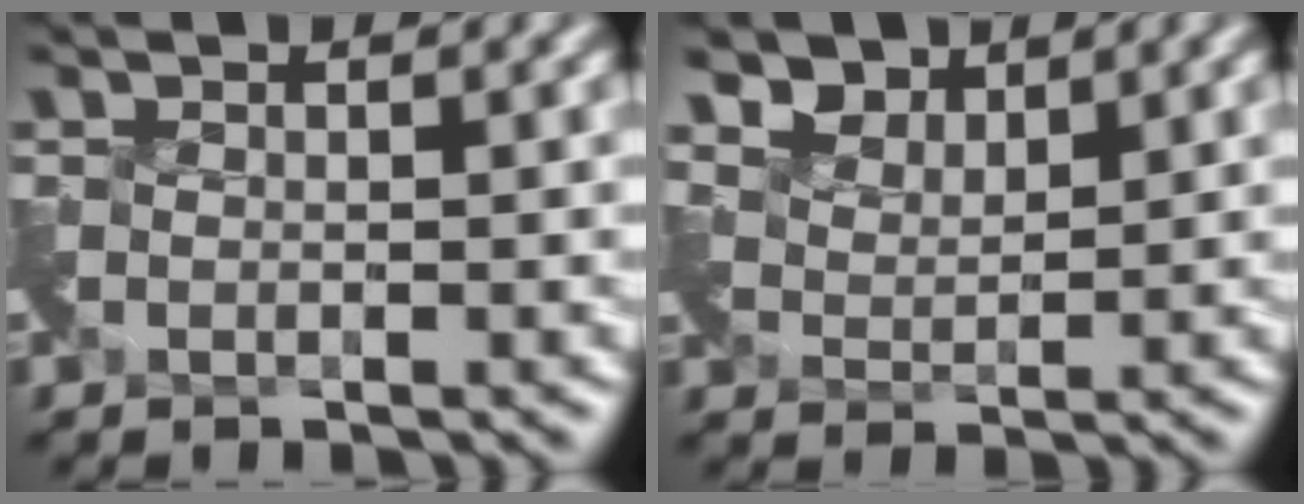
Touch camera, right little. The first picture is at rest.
{"total": 3.2, "force": [3.0, 1.2, -0.1], "torque": [-0.018, -0.006, 0.063]}